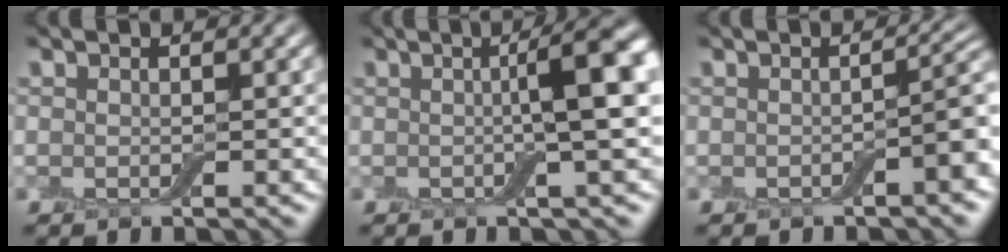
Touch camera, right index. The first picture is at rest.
{"total": 6.4, "force": [0.7, 1.1, 6.3], "torque": [-0.077, 0.014, 0.005]}
{"total": 2.3, "force": [-0.8, 0.4, 2.1], "torque": [-0.030, 0.010, -0.013]}